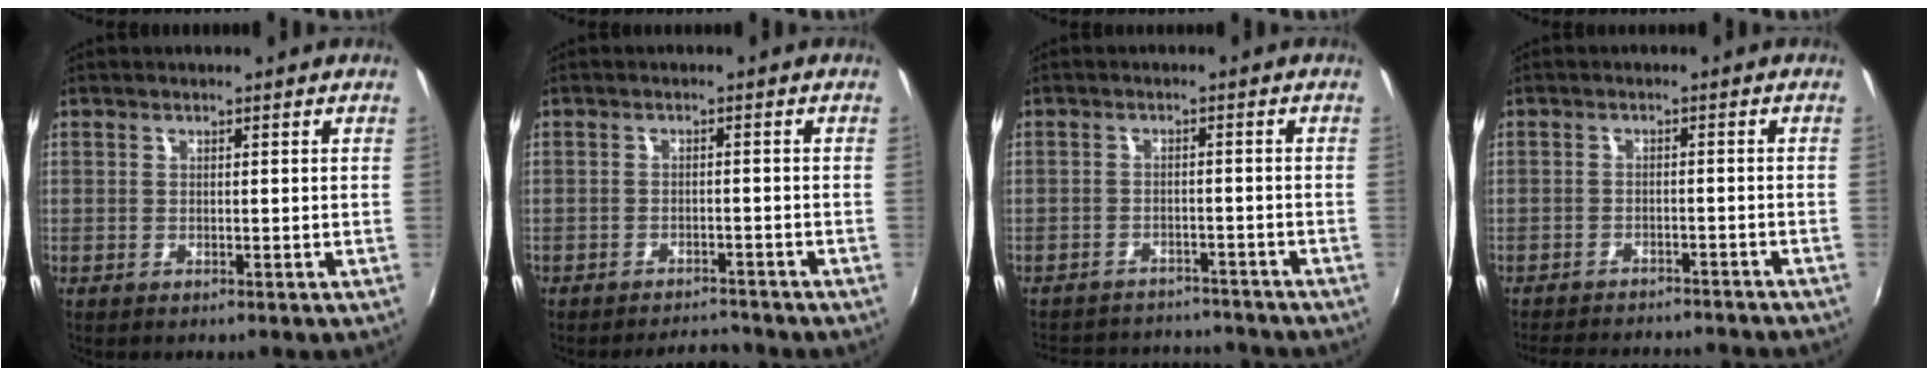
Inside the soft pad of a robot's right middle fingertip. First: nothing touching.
{"total": 4.8, "force": [-4.7, 1.0, 0.8], "torque": [-0.029, 0.003, -0.069]}
{"total": 14.0, "force": [-12.6, 4.5, 4.2], "torque": [-0.100, 0.023, -0.169]}
{"total": 14.6, "force": [-13.0, 2.9, 5.8], "torque": [-0.120, -0.013, -0.176]}